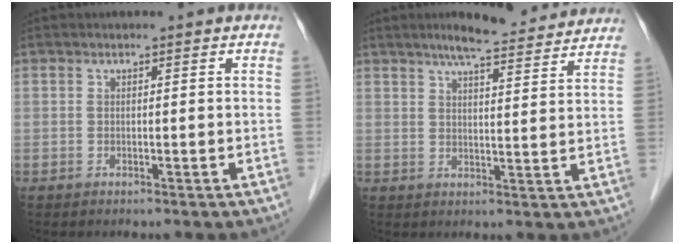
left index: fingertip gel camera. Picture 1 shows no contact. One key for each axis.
{"total": 11.6, "fx": 10.3, "fy": 1.2, "fz": 5.3, "tx": -0.073, "ty": 0.013, "tz": 0.129}